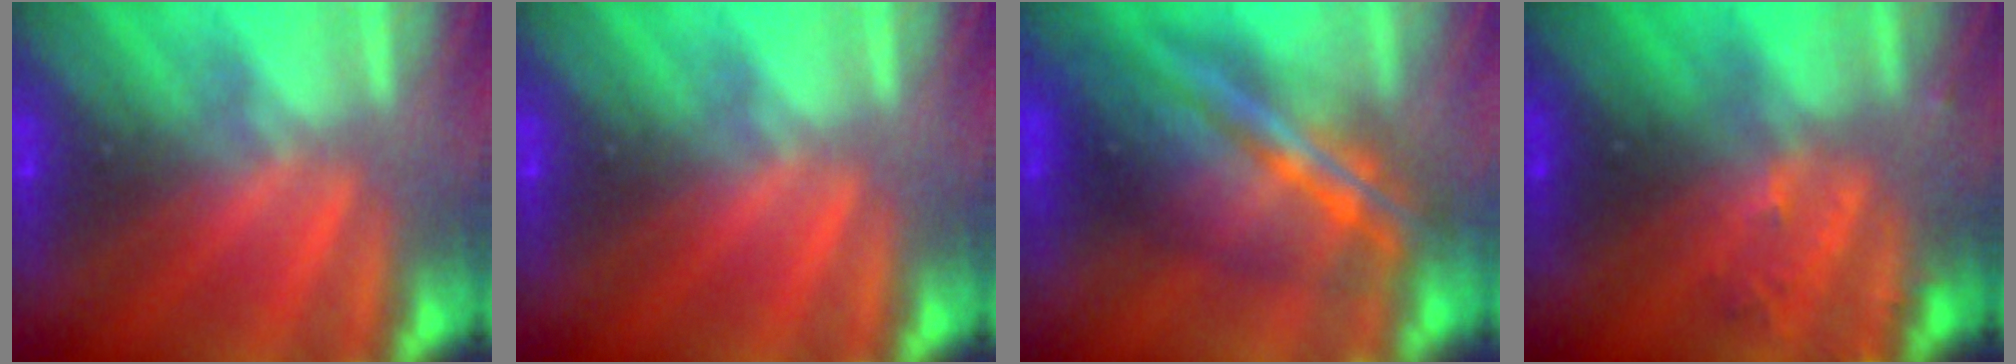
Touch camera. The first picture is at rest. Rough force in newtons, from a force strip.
{"total": 0.0}
{"total": 7.7}
{"total": 2.8}